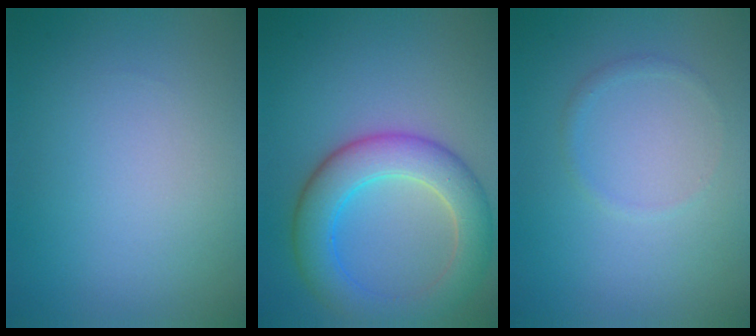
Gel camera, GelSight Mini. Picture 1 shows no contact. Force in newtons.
{"total": 6.6, "press": 6.6, "slide": 0.4}
{"total": 0.7, "press": 0.7, "slide": 0.0}